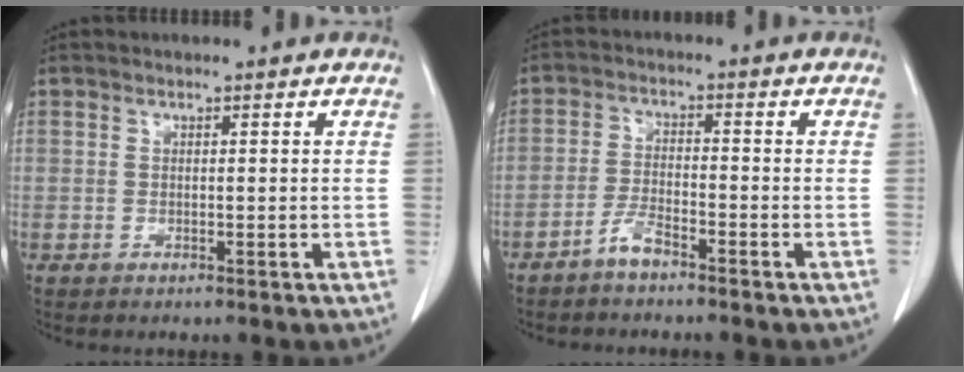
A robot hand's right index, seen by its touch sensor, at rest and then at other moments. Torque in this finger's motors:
{"motor_torque": [0.14, -0.12, 0.04, 0.05]}